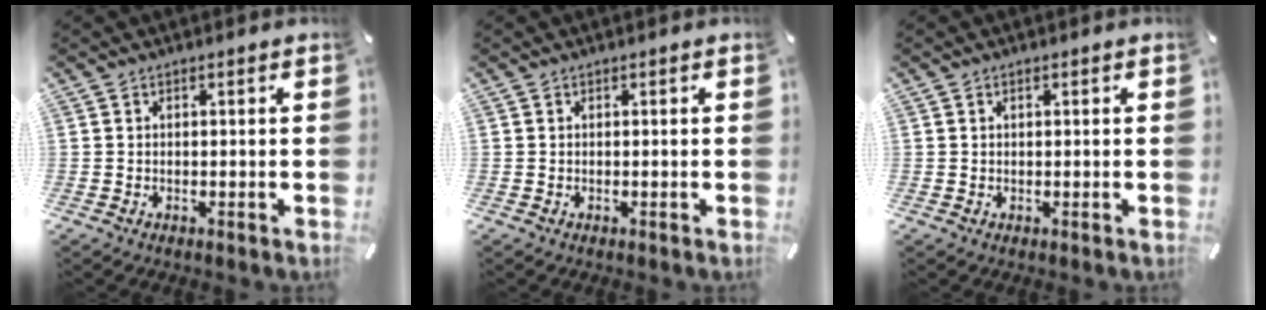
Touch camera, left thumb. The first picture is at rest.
{"total": 0.0}
{"total": 0.6, "force": [0.2, 0.3, 0.5], "torque": [-0.009, 0.003, 0.004]}